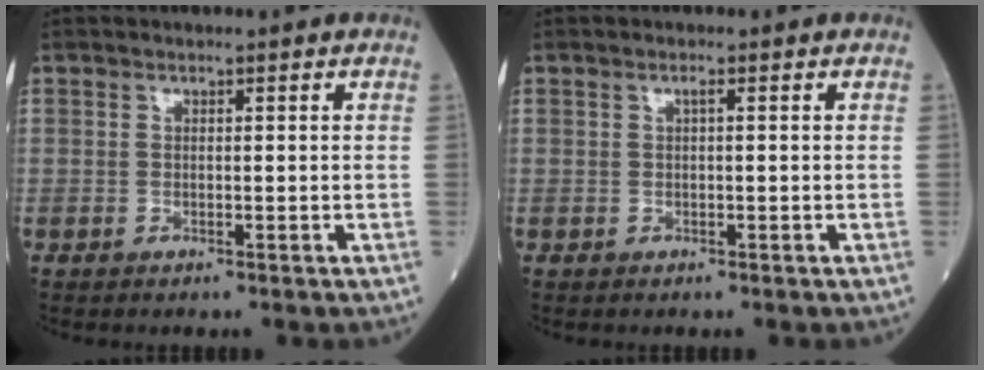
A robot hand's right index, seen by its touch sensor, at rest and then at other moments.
{"total": 0.6, "force": [0.1, 0.0, 0.6], "torque": [-0.011, 0.001, 0.002]}